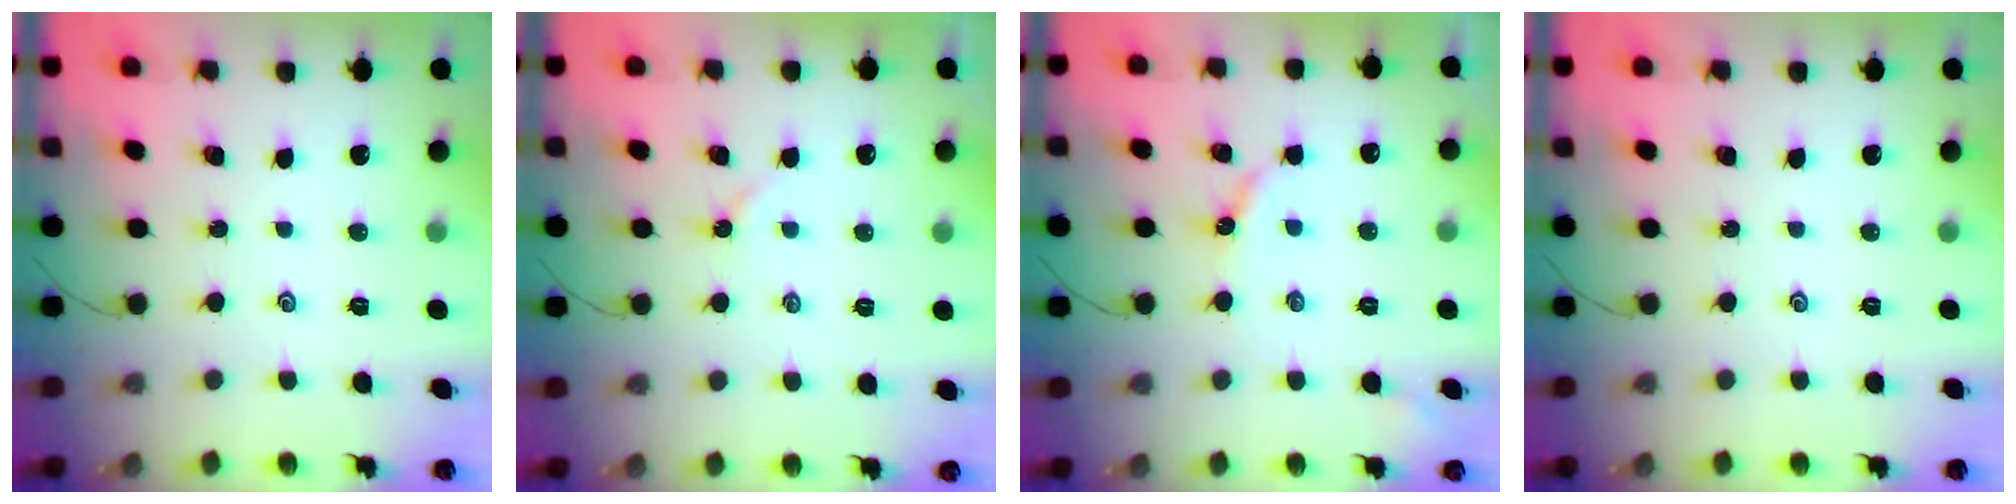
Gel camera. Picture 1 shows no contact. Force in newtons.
{"total": 2.2, "press": 2.2, "slide": 0.4}
{"total": 5.4, "press": 5.4, "slide": 0.7}
{"total": 0.0}